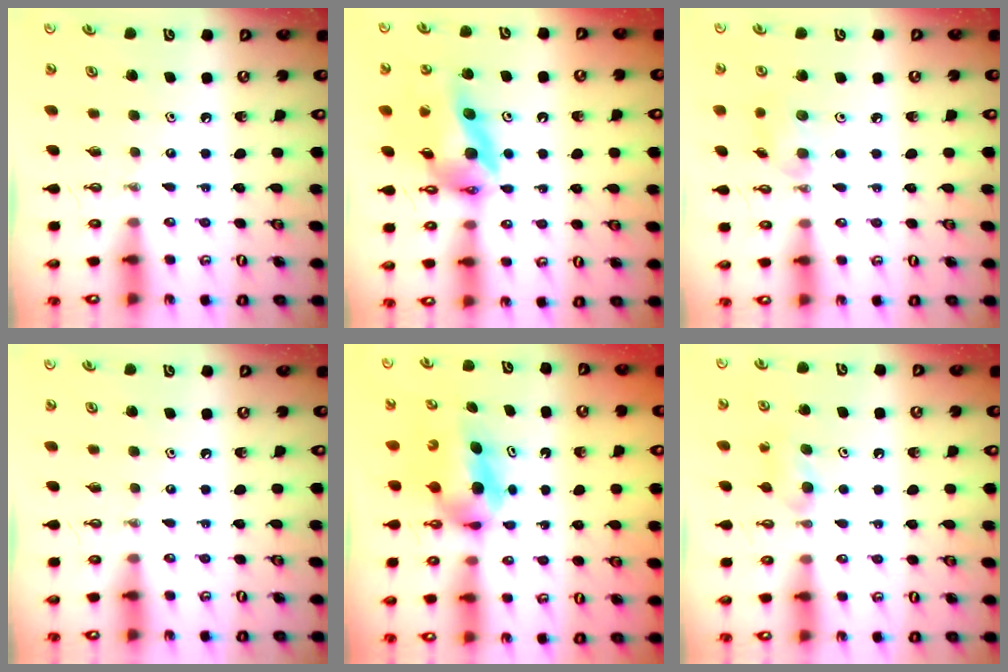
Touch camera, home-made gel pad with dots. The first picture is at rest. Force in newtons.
{"total": 14.4, "press": 14.3, "slide": 1.5}
{"total": 5.7, "press": 5.7, "slide": 0.8}
{"total": 0.0}
{"total": 6.6, "press": 6.2, "slide": 2.2}
{"total": 4.5, "press": 4.2, "slide": 1.4}